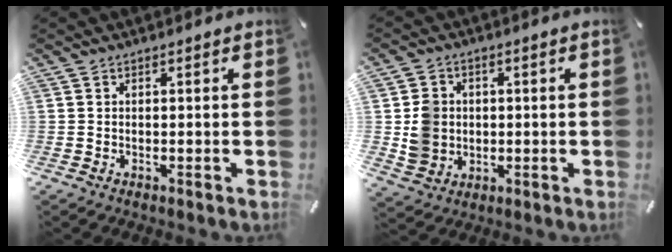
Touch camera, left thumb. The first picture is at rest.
{"total": 7.3, "force": [0.2, 6.9, 2.2], "torque": [-0.051, 0.012, 0.006]}